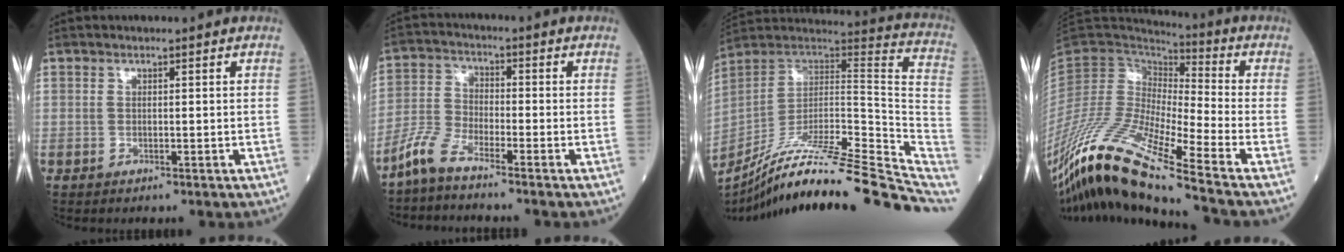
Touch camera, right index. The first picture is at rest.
{"total": 5.2, "force": [-4.5, 0.8, 2.4], "torque": [-0.058, -0.011, -0.104]}
{"total": 29.8, "force": [-24.4, 1.8, 16.9], "torque": [-0.155, -0.009, -0.366]}
{"total": 20.1, "force": [-14.2, 0.1, 14.2], "torque": [-0.303, -0.035, -0.274]}